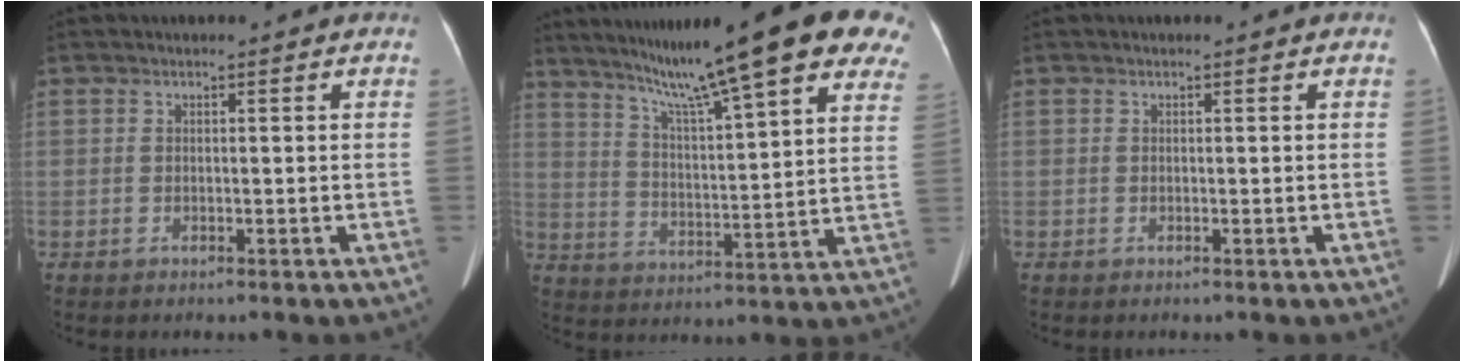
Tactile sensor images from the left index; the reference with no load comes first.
{"total": 25.1, "force": [18.4, 2.0, 17.0], "torque": [-0.265, 0.012, 0.254]}
{"total": 0.0}